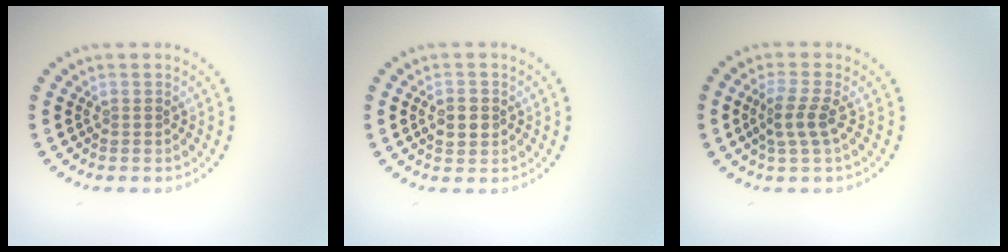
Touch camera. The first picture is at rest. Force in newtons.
{"total": 2.0, "press": 2.0, "slide": 0.2}
{"total": 2.4, "press": 2.0, "slide": 1.3}